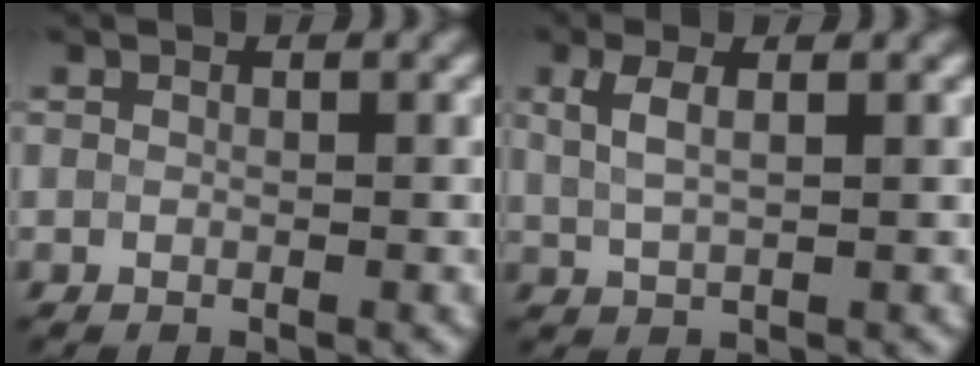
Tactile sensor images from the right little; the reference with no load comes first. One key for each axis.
{"total": 2.4, "fx": 1.2, "fy": 0.6, "fz": 2.0, "tx": -0.051, "ty": 0.010, "tz": 0.029}